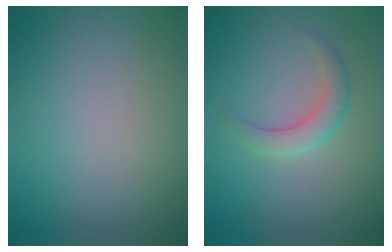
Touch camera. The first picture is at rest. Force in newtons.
{"total": 2.7, "press": 2.7, "slide": 0.1}